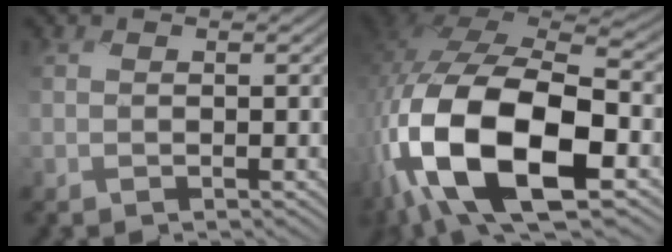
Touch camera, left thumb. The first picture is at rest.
{"total": 18.1, "force": [-5.8, 9.3, 14.4], "torque": [-0.326, -0.037, -0.090]}